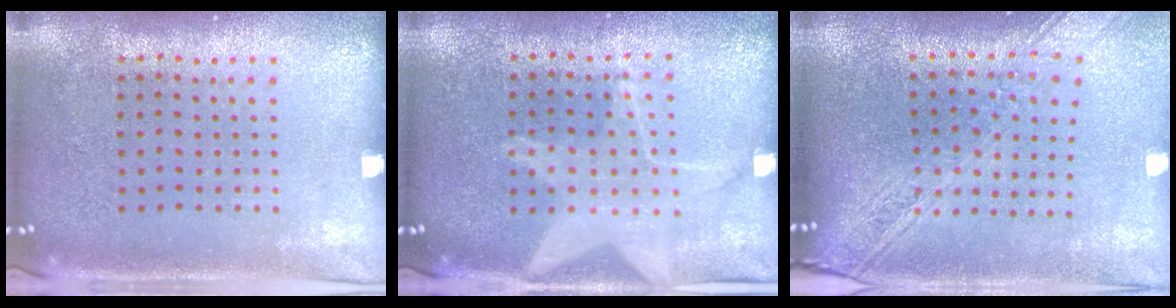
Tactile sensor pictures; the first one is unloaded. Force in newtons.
{"total": 1.6, "press": 1.6, "slide": 0.2}
{"total": 2.3, "press": 1.9, "slide": 1.3}